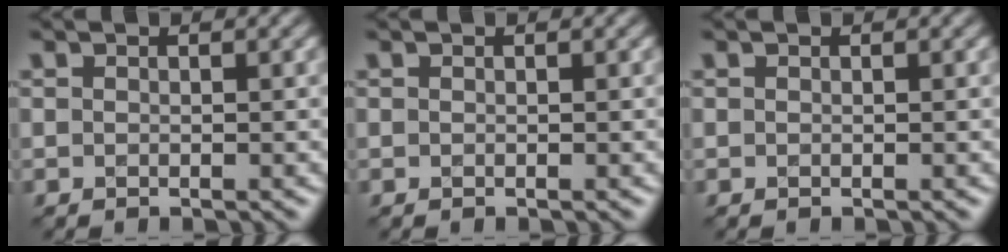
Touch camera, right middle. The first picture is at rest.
{"total": 0.0}
{"total": 0.0}